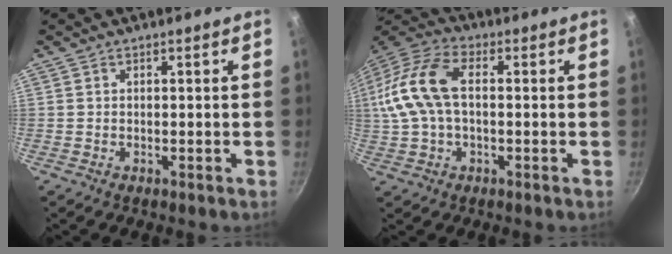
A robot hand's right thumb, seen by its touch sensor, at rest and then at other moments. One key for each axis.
{"total": 14.7, "fx": 1.2, "fy": 8.2, "fz": 12.1, "tx": -0.264, "ty": 0.024, "tz": 0.008}